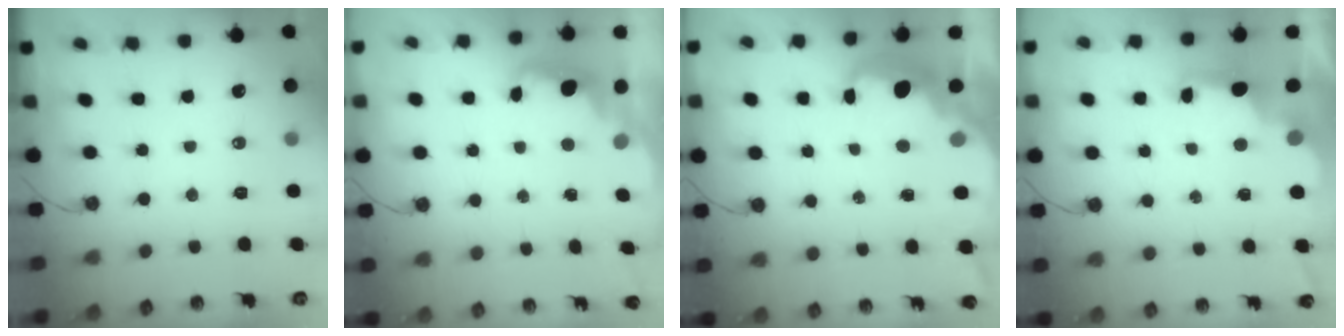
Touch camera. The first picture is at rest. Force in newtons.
{"total": 2.4, "press": 2.3, "slide": 0.7}
{"total": 7.0, "press": 7.0, "slide": 0.6}
{"total": 2.9, "press": 2.8, "slide": 0.9}